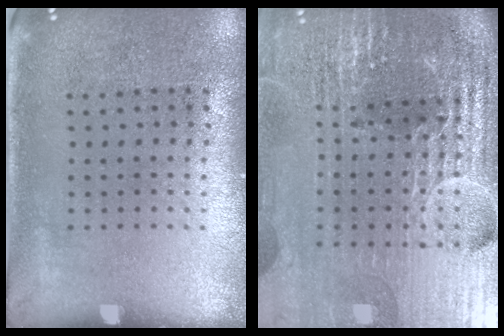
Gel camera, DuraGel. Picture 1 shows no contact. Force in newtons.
{"total": 6.5, "press": 5.7, "slide": 3.2}